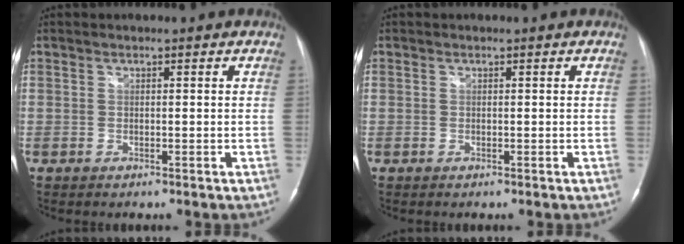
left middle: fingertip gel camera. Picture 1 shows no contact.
{"total": 0.0}